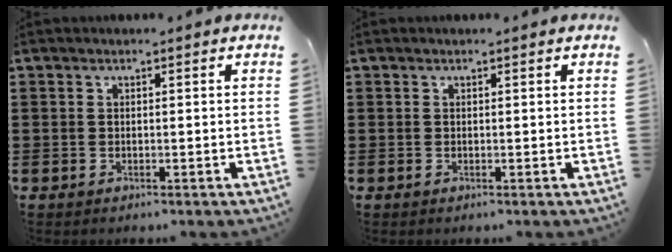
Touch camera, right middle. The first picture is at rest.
{"total": 0.0}